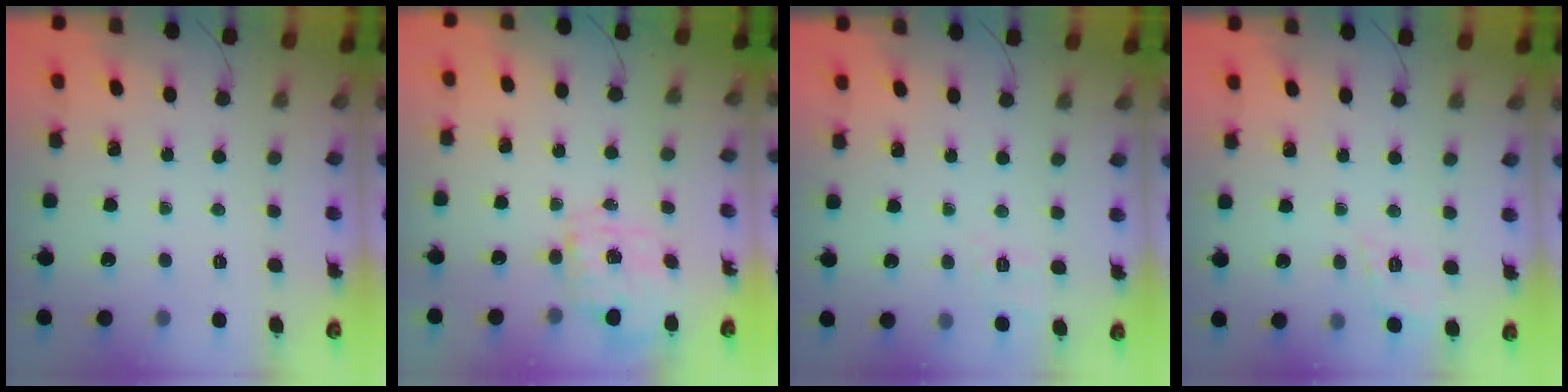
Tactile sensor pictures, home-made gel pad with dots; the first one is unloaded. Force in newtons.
{"total": 2.8, "press": 2.6, "slide": 0.9}
{"total": 2.0, "press": 0.6, "slide": 1.9}
{"total": 2.7, "press": 2.1, "slide": 1.7}